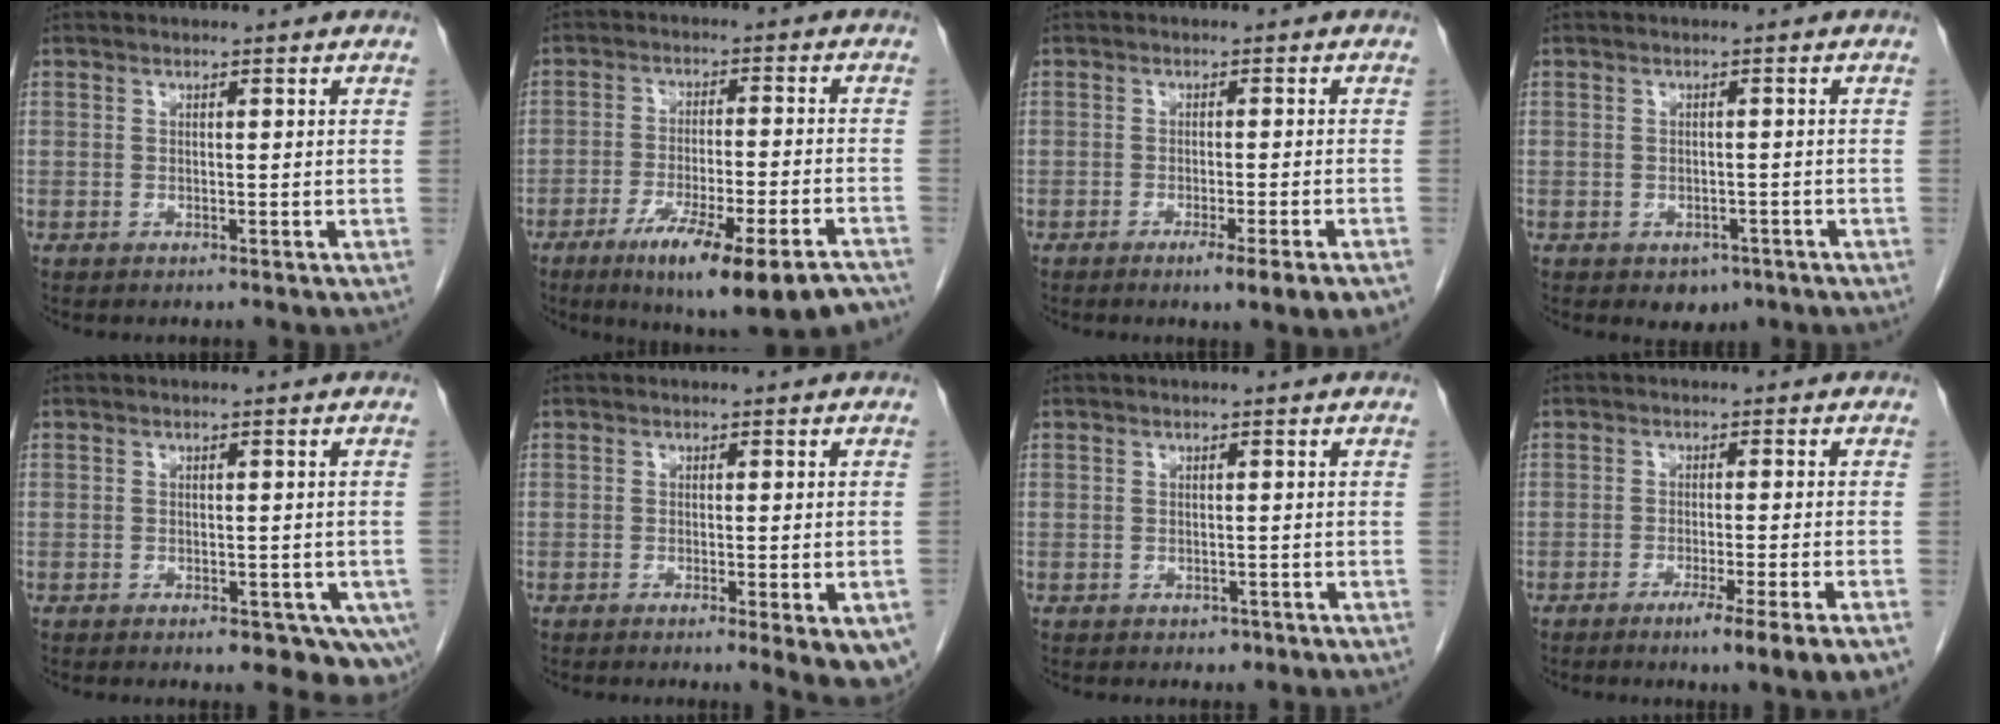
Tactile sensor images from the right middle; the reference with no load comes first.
{"total": 18.0, "force": [-13.1, 2.0, 12.2], "torque": [-0.135, -0.015, -0.196]}
{"total": 6.5, "force": [-4.0, -0.5, 5.1], "torque": [-0.053, -0.016, -0.054]}
{"total": 2.8, "force": [-1.6, 1.9, 1.3], "torque": [-0.010, 0.003, -0.011]}
{"total": 9.3, "force": [-5.3, 4.5, 6.2], "torque": [-0.059, -0.015, -0.066]}
{"total": 7.7, "force": [-4.5, 1.4, 6.0], "torque": [-0.047, -0.017, -0.063]}
{"total": 0.8, "force": [-0.4, 0.6, 0.3], "torque": [-0.004, 0.001, -0.003]}
{"total": 8.0, "force": [-4.7, -1.0, 6.4], "torque": [-0.080, -0.020, -0.068]}